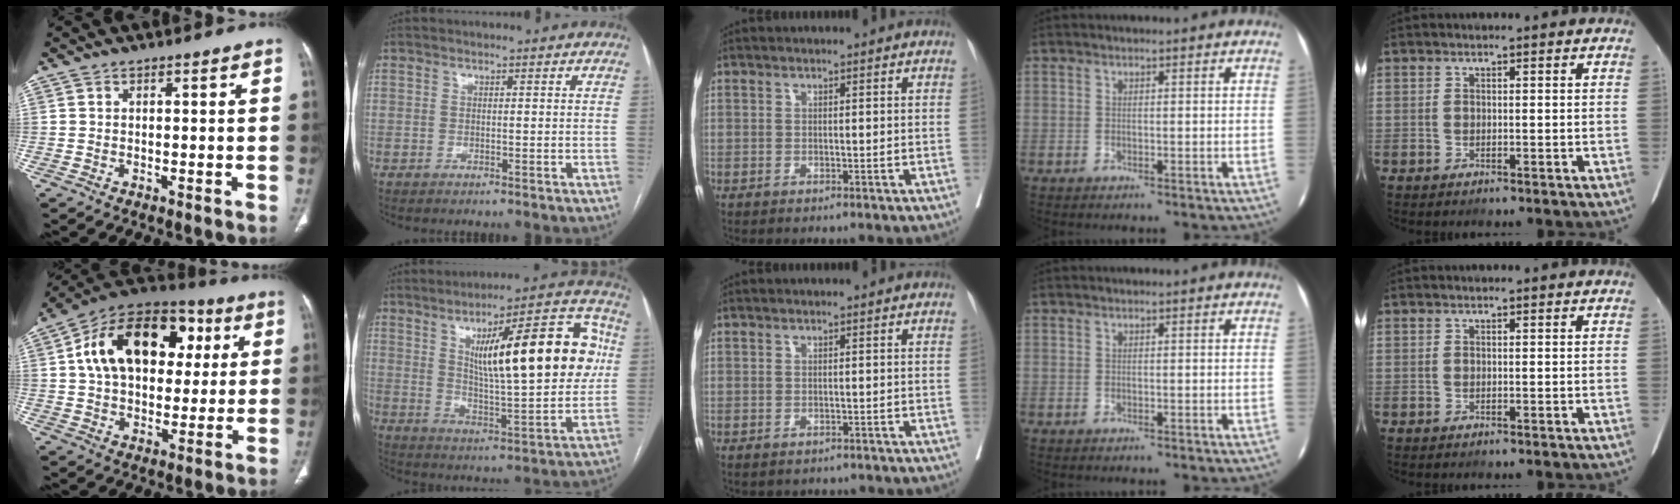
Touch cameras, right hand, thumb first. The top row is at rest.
{"thumb": {"total": 22.8, "force": [5.5, 15.0, 16.2], "torque": [-0.237, 0.019, 0.080]}, "index": {"total": 21.9, "force": [5.2, 4.6, 20.8], "torque": [-0.296, 0.023, 0.075]}, "middle": {"total": 3.6, "force": [-3.1, 1.6, 0.8], "torque": [-0.006, 0.005, -0.034]}}